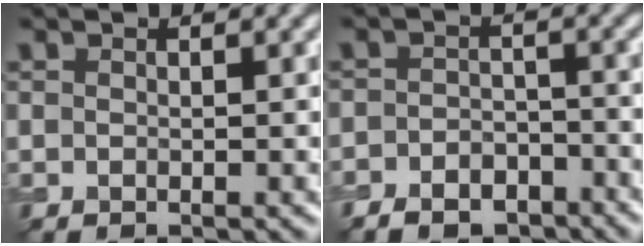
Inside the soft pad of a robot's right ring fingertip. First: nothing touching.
{"total": 4.8, "force": [-3.7, 2.5, 1.9], "torque": [-0.022, 0.001, -0.064]}